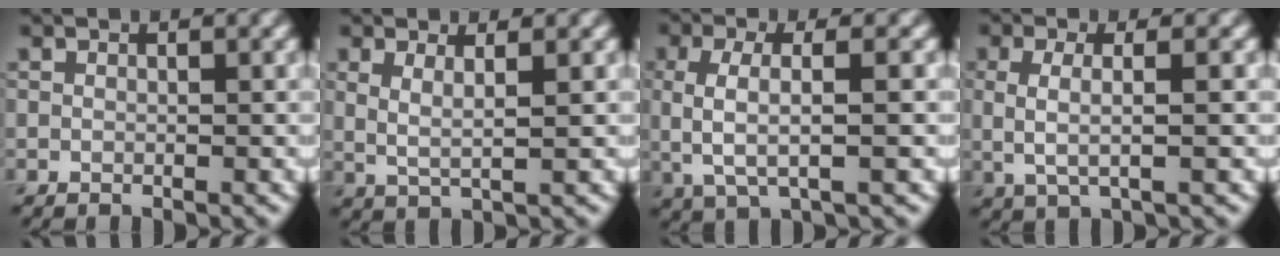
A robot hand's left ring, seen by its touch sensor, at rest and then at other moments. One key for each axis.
{"total": 2.1, "fx": 0.9, "fy": 0.6, "fz": 1.8, "tx": -0.031, "ty": -0.006, "tz": 0.017}
{"total": 4.3, "fx": -0.1, "fy": 1.4, "fz": 4.0, "tx": -0.081, "ty": 0.000, "tz": -0.002}
{"total": 3.1, "fx": 0.1, "fy": 0.9, "fz": 2.9, "tx": -0.057, "ty": -0.003, "tz": 0.001}